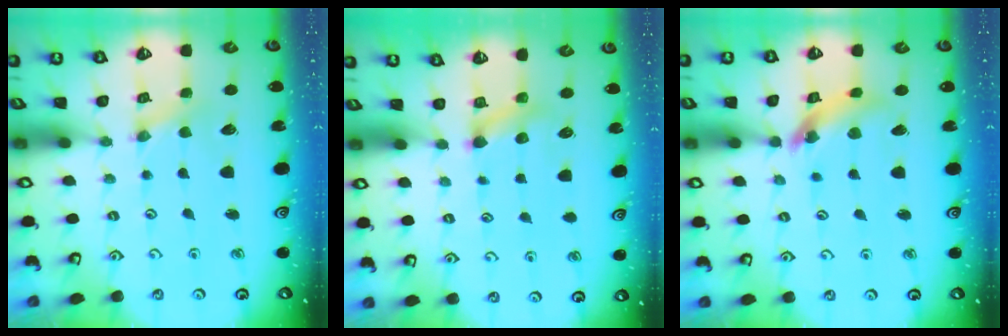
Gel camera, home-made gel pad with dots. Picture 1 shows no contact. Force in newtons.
{"total": 4.6, "press": 4.5, "slide": 0.7}
{"total": 11.4, "press": 11.3, "slide": 1.3}